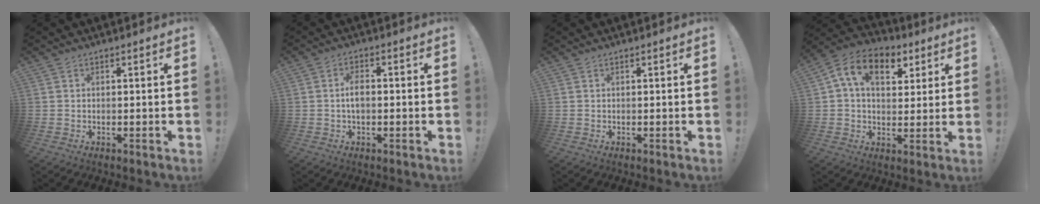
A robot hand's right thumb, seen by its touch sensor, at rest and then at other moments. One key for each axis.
{"total": 4.3, "fx": -0.4, "fy": 2.1, "fz": 3.7, "tx": -0.066, "ty": 0.004, "tz": -0.011}
{"total": 0.0}
{"total": 13.5, "fx": 5.2, "fy": 8.6, "fz": 9.1, "tx": -0.137, "ty": -0.013, "tz": 0.095}